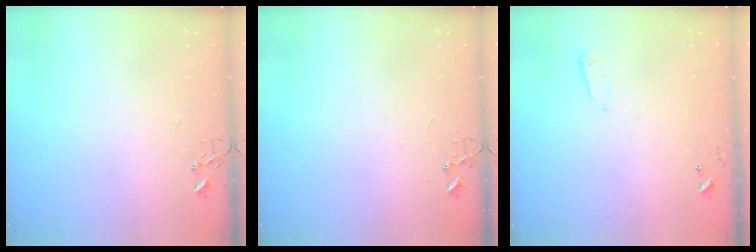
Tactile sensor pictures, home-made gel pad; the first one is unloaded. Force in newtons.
{"total": 0.0}
{"total": 2.4, "press": 2.4, "slide": 0.4}